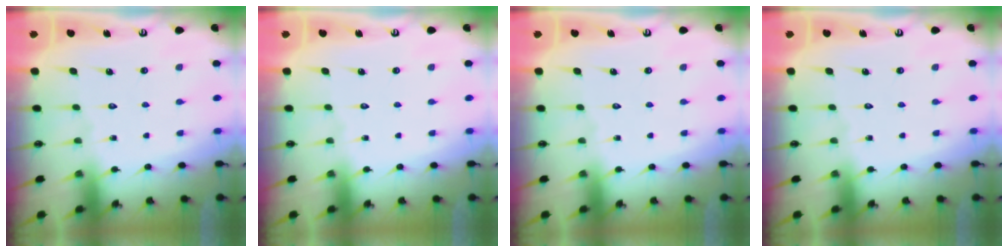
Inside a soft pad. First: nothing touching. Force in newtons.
{"total": 0.0}
{"total": 0.0}
{"total": 0.0}